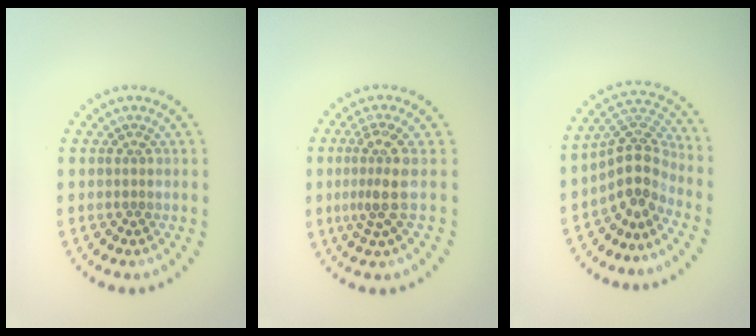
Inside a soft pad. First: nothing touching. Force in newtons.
{"total": 3.1, "press": 2.2, "slide": 2.1}
{"total": 3.9, "press": 2.8, "slide": 2.7}